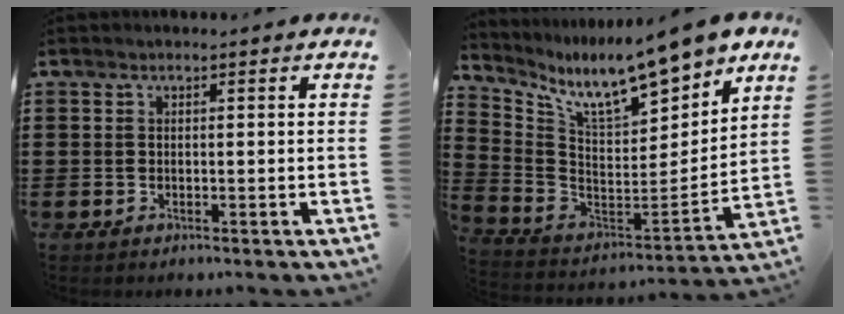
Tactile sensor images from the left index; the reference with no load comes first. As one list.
[{"total": 11.0, "force": [9.4, 1.7, 5.6], "torque": [-0.129, -0.072, 0.157]}]